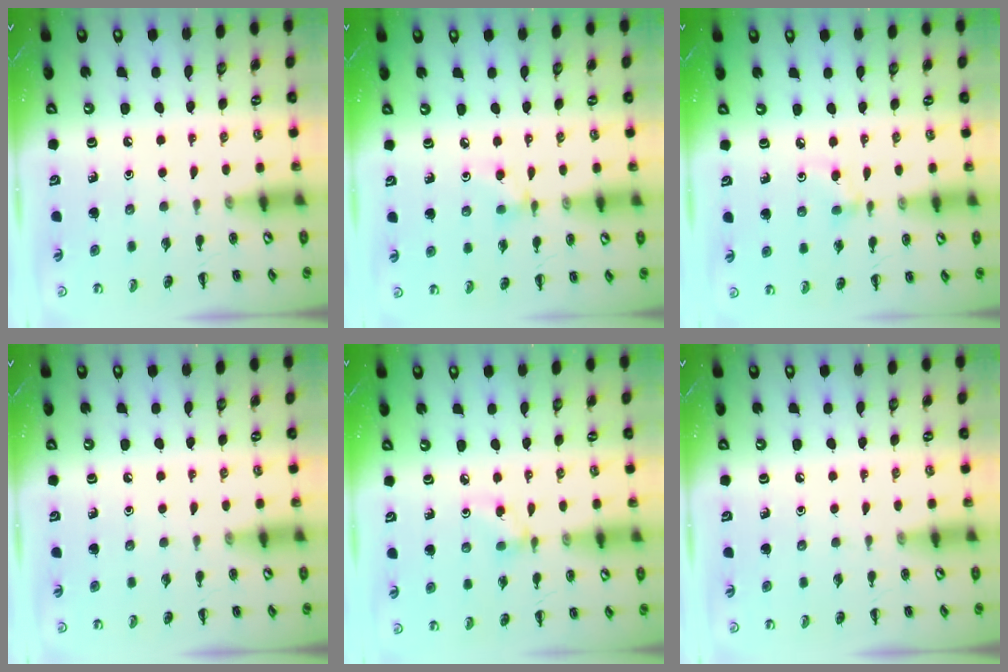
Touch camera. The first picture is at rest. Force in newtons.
{"total": 3.9, "press": 3.8, "slide": 0.8}
{"total": 5.0, "press": 4.8, "slide": 1.5}
{"total": 0.0}
{"total": 3.5, "press": 3.3, "slide": 1.2}
{"total": 0.0}